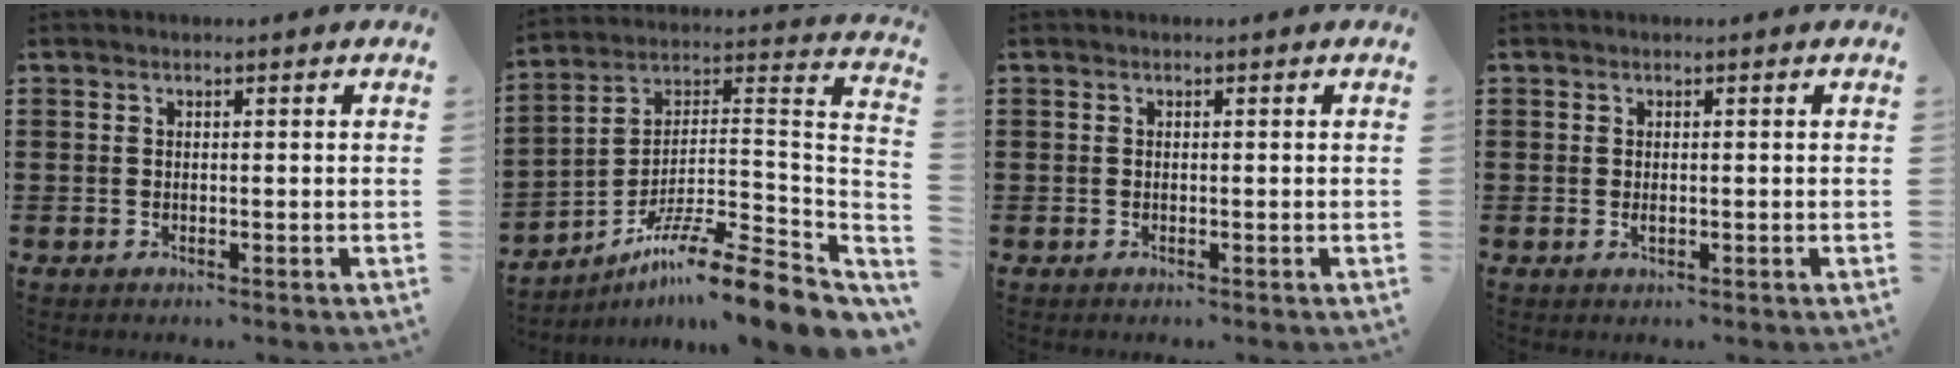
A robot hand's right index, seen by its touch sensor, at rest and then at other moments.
{"total": 11.3, "force": [-8.5, 0.3, 7.4], "torque": [-0.117, -0.001, -0.164]}
{"total": 0.0}
{"total": 0.7, "force": [-0.1, 0.3, 0.6], "torque": [-0.012, -0.002, -0.002]}